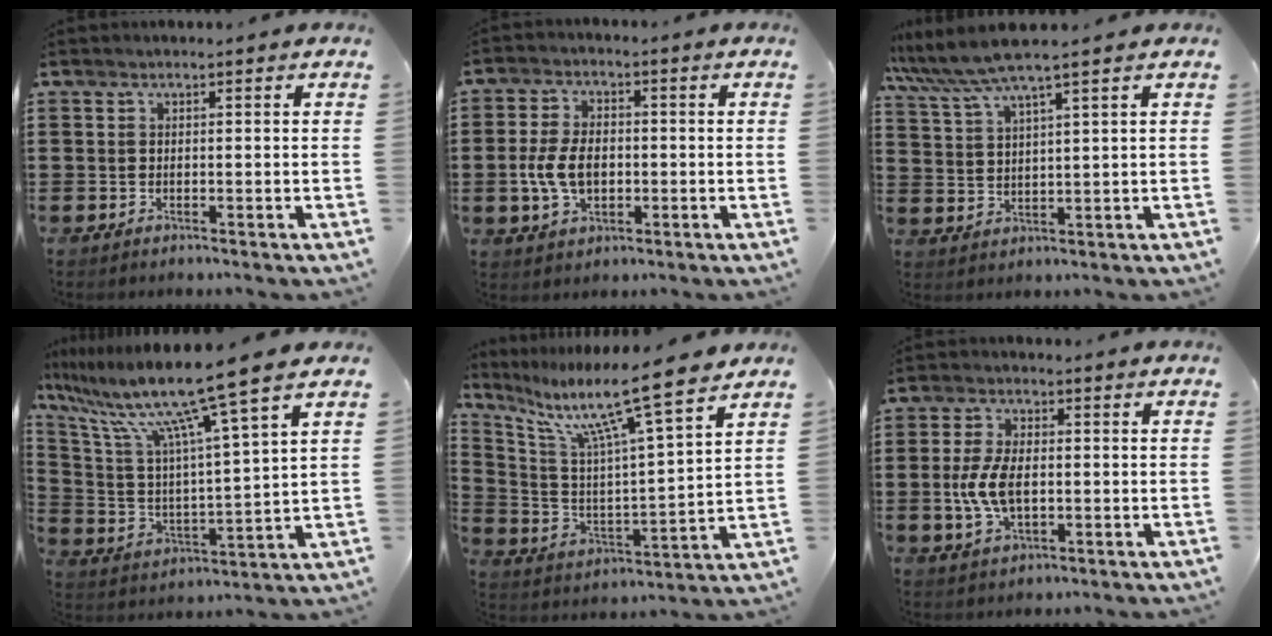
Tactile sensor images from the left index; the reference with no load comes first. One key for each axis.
{"total": 6.5, "fx": -1.0, "fy": 4.1, "fz": 5.0, "tx": -0.118, "ty": 0.003, "tz": -0.025}
{"total": 5.9, "fx": 4.7, "fy": 0.0, "fz": 3.6, "tx": -0.084, "ty": -0.016, "tz": 0.080}
{"total": 12.5, "fx": 9.7, "fy": -0.3, "fz": 7.9, "tx": -0.193, "ty": -0.058, "tz": 0.153}
{"total": 11.8, "fx": 8.8, "fy": 0.3, "fz": 7.9, "tx": -0.168, "ty": -0.061, "tz": 0.136}
{"total": 6.8, "fx": -0.5, "fy": 3.7, "fz": 5.7, "tx": -0.138, "ty": -0.002, "tz": -0.017}